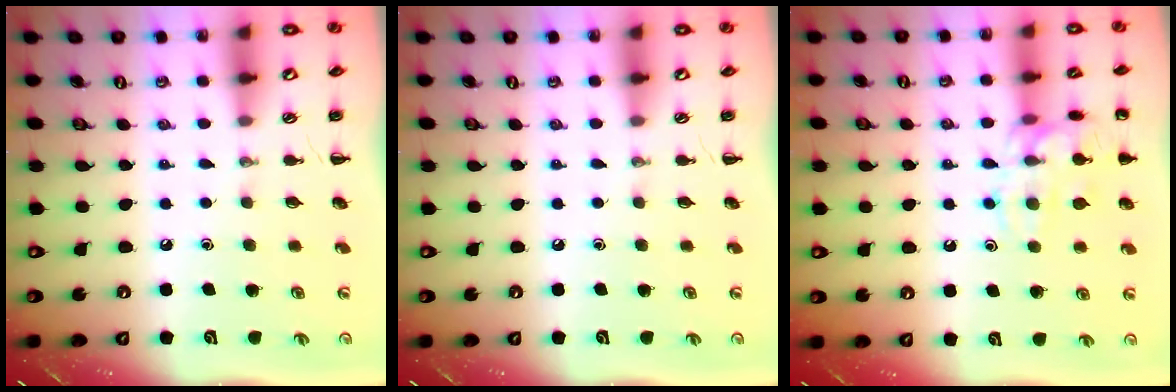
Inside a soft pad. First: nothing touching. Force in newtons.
{"total": 0.0}
{"total": 14.7, "press": 14.7, "slide": 1.1}